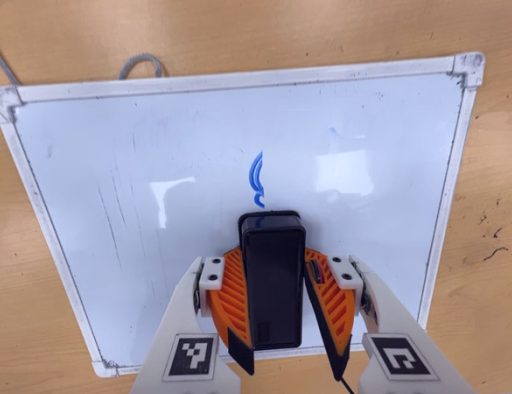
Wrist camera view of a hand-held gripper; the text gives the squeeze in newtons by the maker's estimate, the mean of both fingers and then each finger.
{"total": 11.5, "left": 12.7, "right": 10.3}